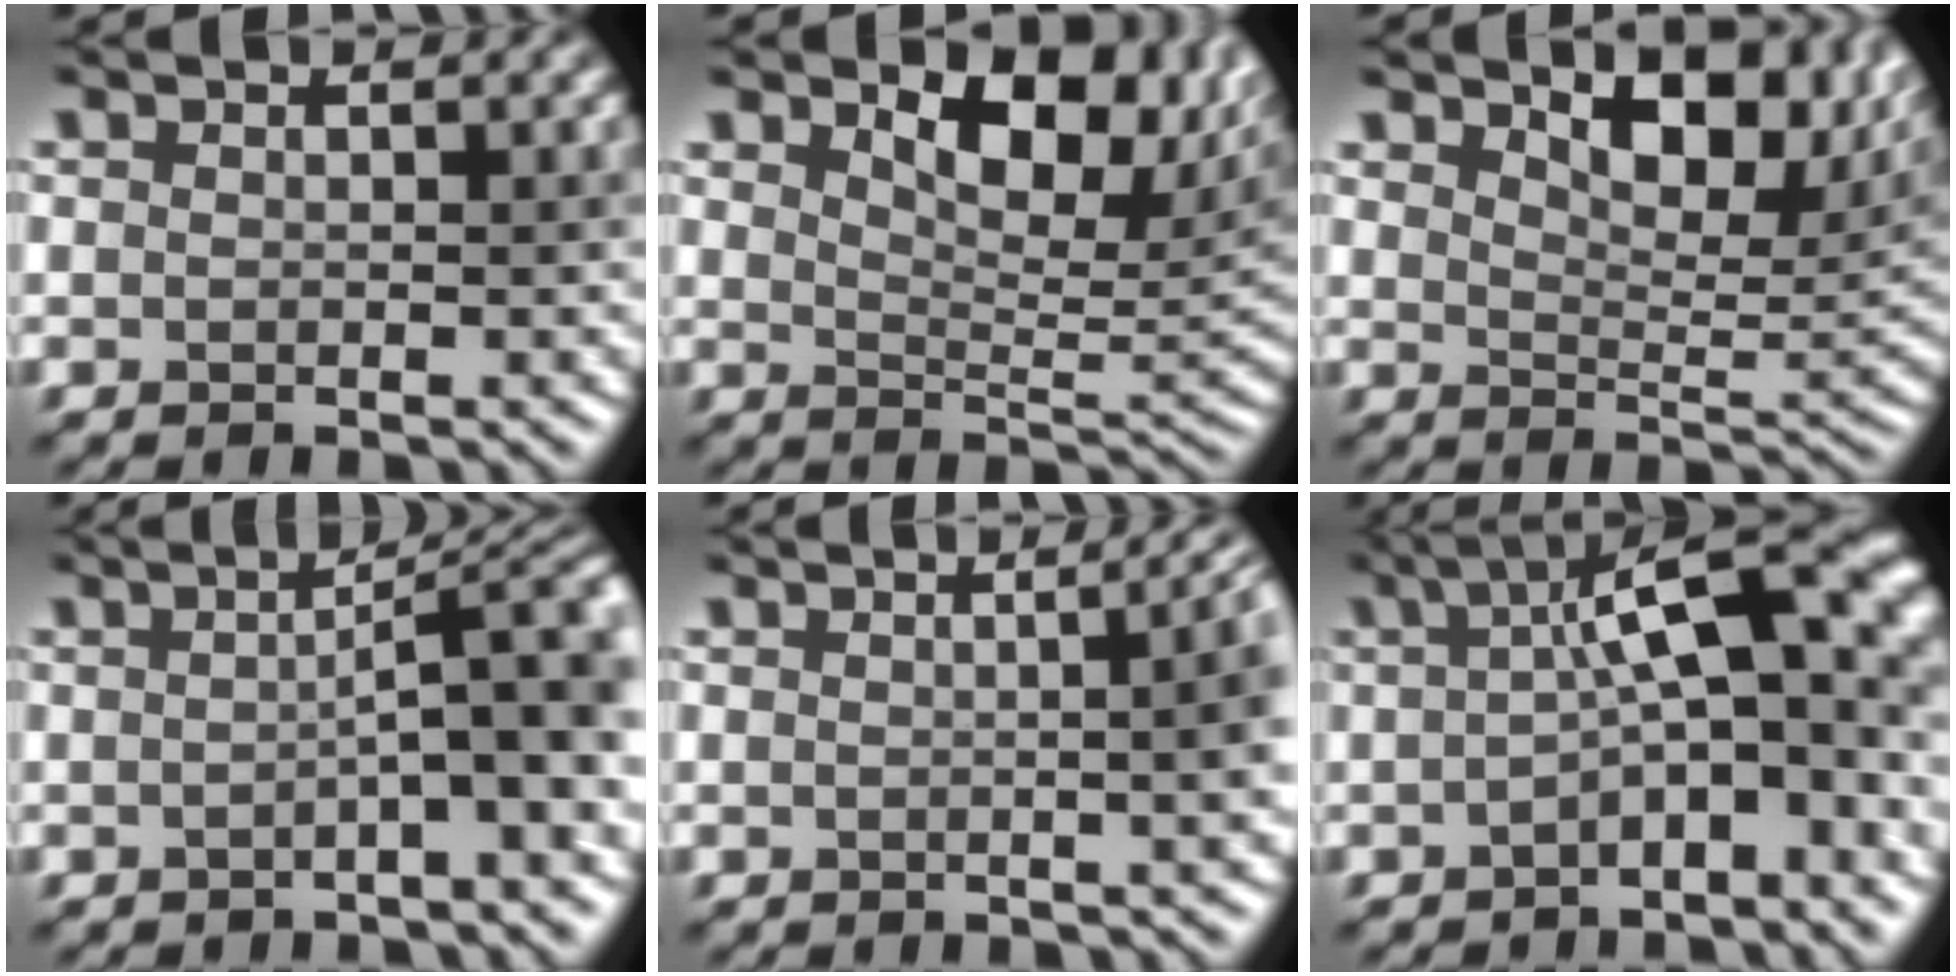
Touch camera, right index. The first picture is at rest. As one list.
[{"total": 7.8, "force": [3.5, 3.6, 5.9], "torque": [-0.086, -0.001, 0.062]}, {"total": 8.2, "force": [4.3, 3.5, 6.0], "torque": [-0.085, 0.002, 0.076]}, {"total": 6.1, "force": [-0.4, 1.2, 6.0], "torque": [-0.068, 0.022, -0.004]}, {"total": 7.6, "force": [0.7, 3.7, 6.6], "torque": [-0.008, 0.040, -0.007]}, {"total": 10.8, "force": [0.4, 3.2, 10.3], "torque": [-0.126, 0.031, 0.001]}]